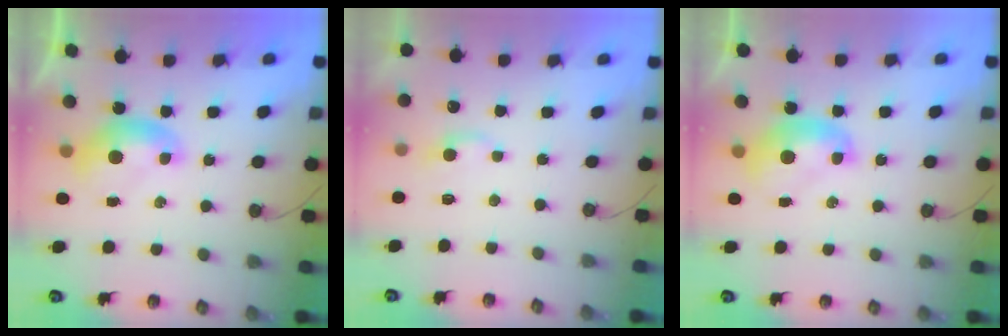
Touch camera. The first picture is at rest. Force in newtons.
{"total": 2.5, "press": 2.4, "slide": 0.4}
{"total": 1.8, "press": 1.7, "slide": 0.2}